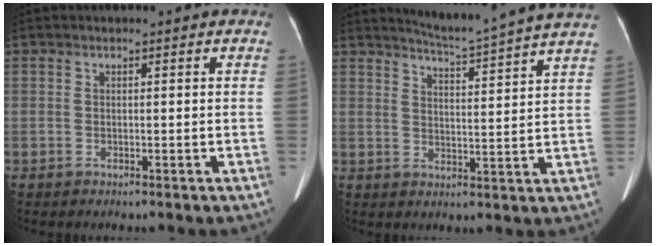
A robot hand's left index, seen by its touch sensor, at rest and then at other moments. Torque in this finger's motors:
{"motor_torque": [0.45, -1.18, 0.05, 0.00]}